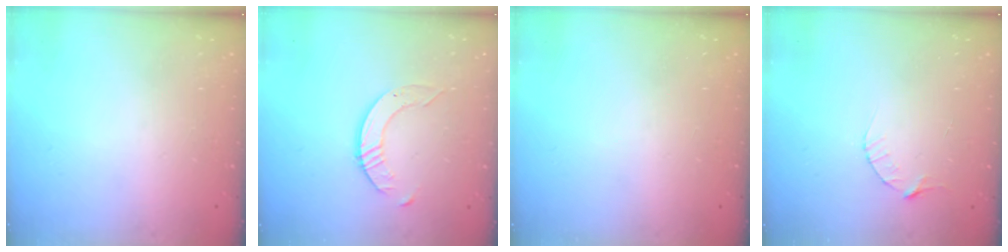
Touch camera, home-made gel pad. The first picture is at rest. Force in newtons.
{"total": 3.4, "press": 3.3, "slide": 0.4}
{"total": 0.0}
{"total": 3.1, "press": 3.0, "slide": 0.4}